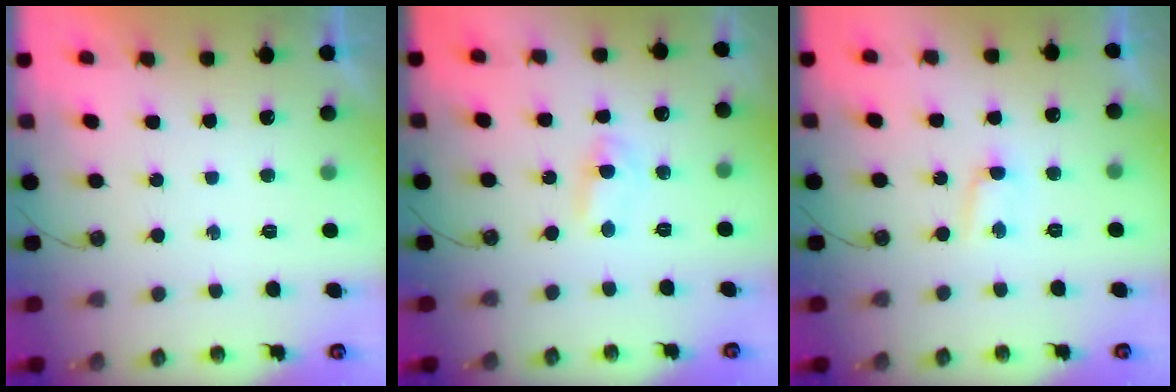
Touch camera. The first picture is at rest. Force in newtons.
{"total": 2.3, "press": 2.3, "slide": 0.3}
{"total": 2.5, "press": 2.3, "slide": 0.8}